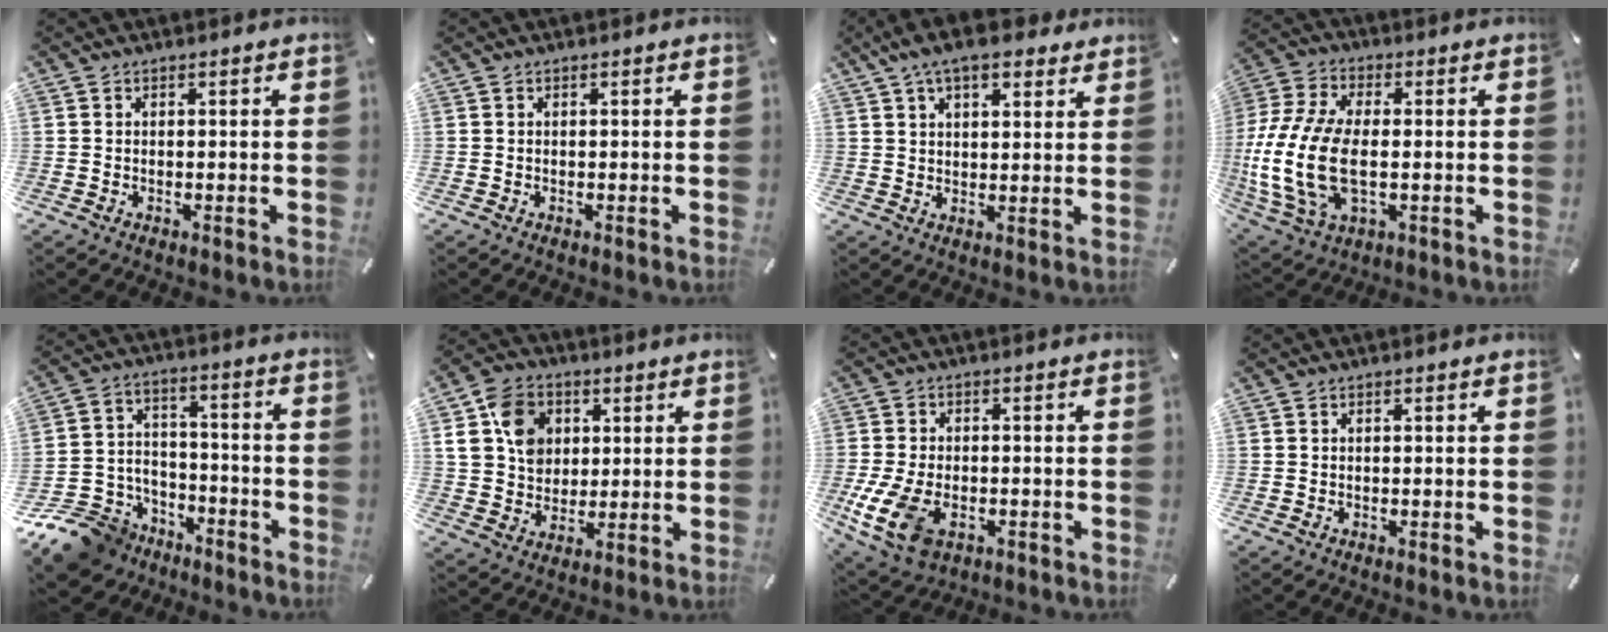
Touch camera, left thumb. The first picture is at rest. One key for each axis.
{"total": 0.0}
{"total": 9.6, "fx": 6.1, "fy": 4.5, "fz": 6.0, "tx": -0.103, "ty": -0.011, "tz": 0.108}
{"total": 17.2, "fx": -1.8, "fy": 10.1, "fz": 13.8, "tx": -0.316, "ty": -0.013, "tz": -0.031}
{"total": 13.7, "fx": -10.2, "fy": 8.5, "fz": 3.6, "tx": -0.070, "ty": 0.068, "tz": -0.180}
{"total": 11.9, "fx": 3.3, "fy": 10.0, "fz": 5.5, "tx": -0.111, "ty": 0.005, "tz": 0.064}
{"total": 10.0, "fx": -3.6, "fy": 6.4, "fz": 6.8, "tx": -0.163, "ty": 0.002, "tz": -0.065}
{"total": 0.0}